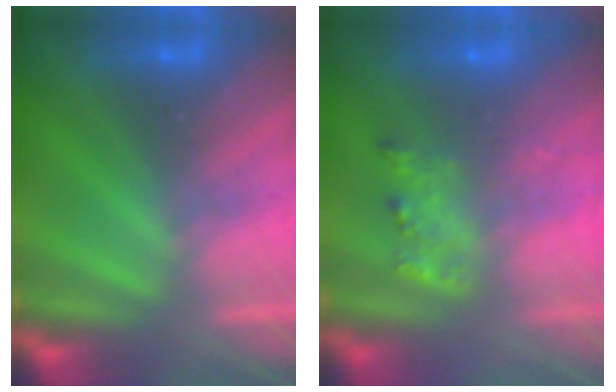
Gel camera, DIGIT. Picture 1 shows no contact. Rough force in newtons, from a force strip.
{"total": 2.0}